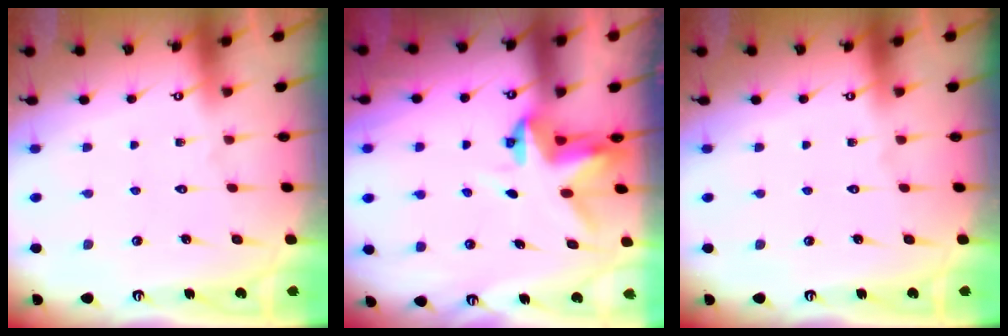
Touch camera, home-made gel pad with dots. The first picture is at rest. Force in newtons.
{"total": 4.4, "press": 4.4, "slide": 0.2}
{"total": 0.0}